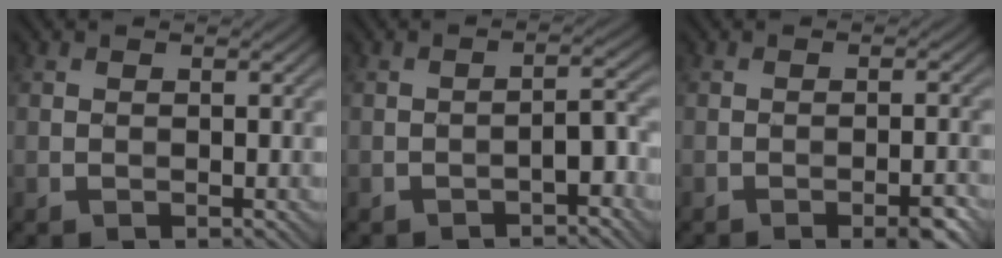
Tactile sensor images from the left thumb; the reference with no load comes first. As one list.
[{"total": 2.5, "force": [-1.8, 0.6, 1.6], "torque": [-0.022, 0.014, -0.031]}, {"total": 2.7, "force": [-1.9, 0.3, 1.9], "torque": [-0.024, 0.006, -0.030]}]